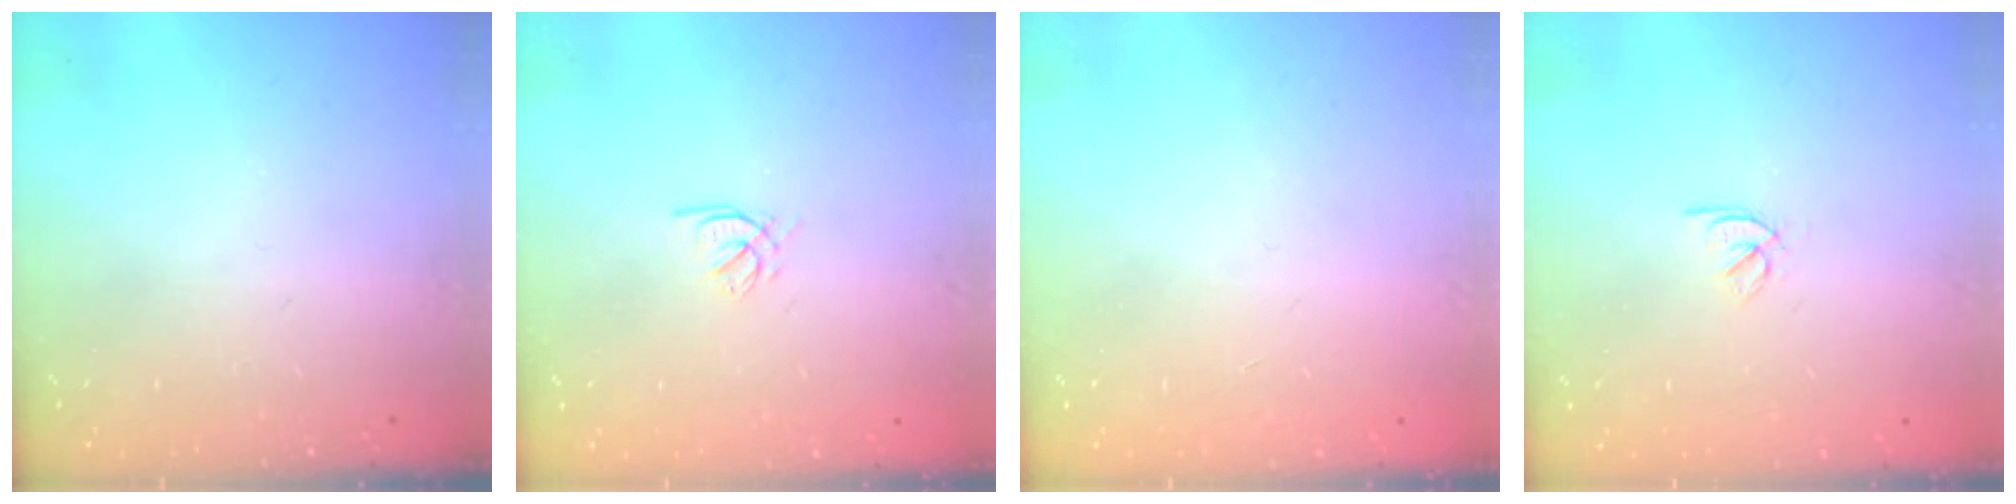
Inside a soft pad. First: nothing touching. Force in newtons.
{"total": 2.1, "press": 2.0, "slide": 0.5}
{"total": 0.8, "press": 0.8, "slide": 0.2}
{"total": 2.5, "press": 2.4, "slide": 0.7}